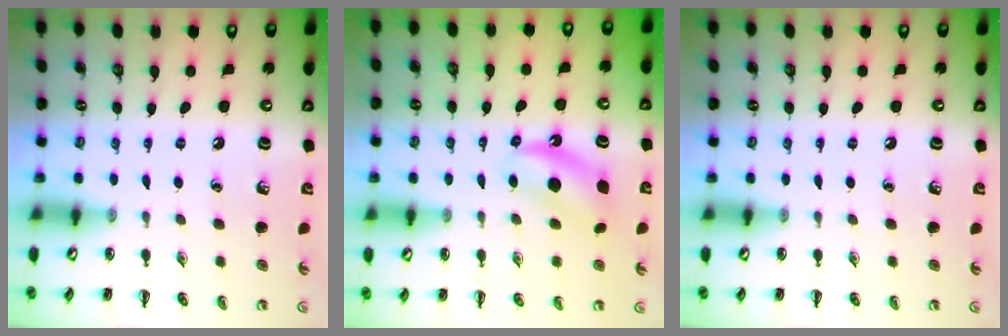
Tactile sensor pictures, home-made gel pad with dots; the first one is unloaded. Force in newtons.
{"total": 5.7, "press": 5.6, "slide": 1.3}
{"total": 0.0}